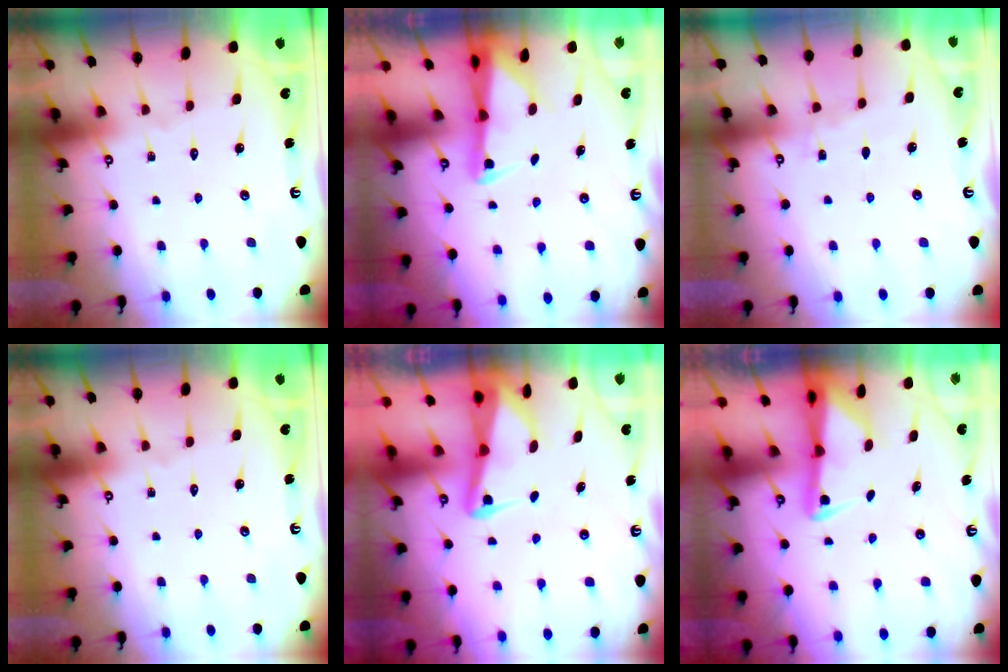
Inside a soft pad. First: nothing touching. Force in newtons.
{"total": 2.6, "press": 2.6, "slide": 0.5}
{"total": 2.8, "press": 2.8, "slide": 0.4}
{"total": 0.0}
{"total": 3.4, "press": 3.3, "slide": 0.7}
{"total": 2.4, "press": 2.4, "slide": 0.5}